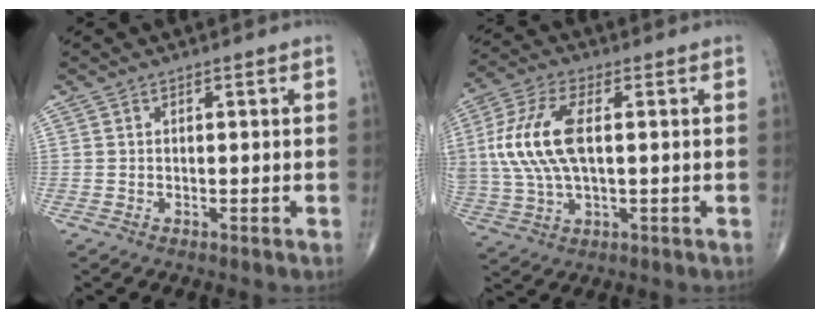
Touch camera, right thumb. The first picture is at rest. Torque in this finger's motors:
{"motor_torque": [0.47, 0.46, 1.85, 0.27, 0.40]}